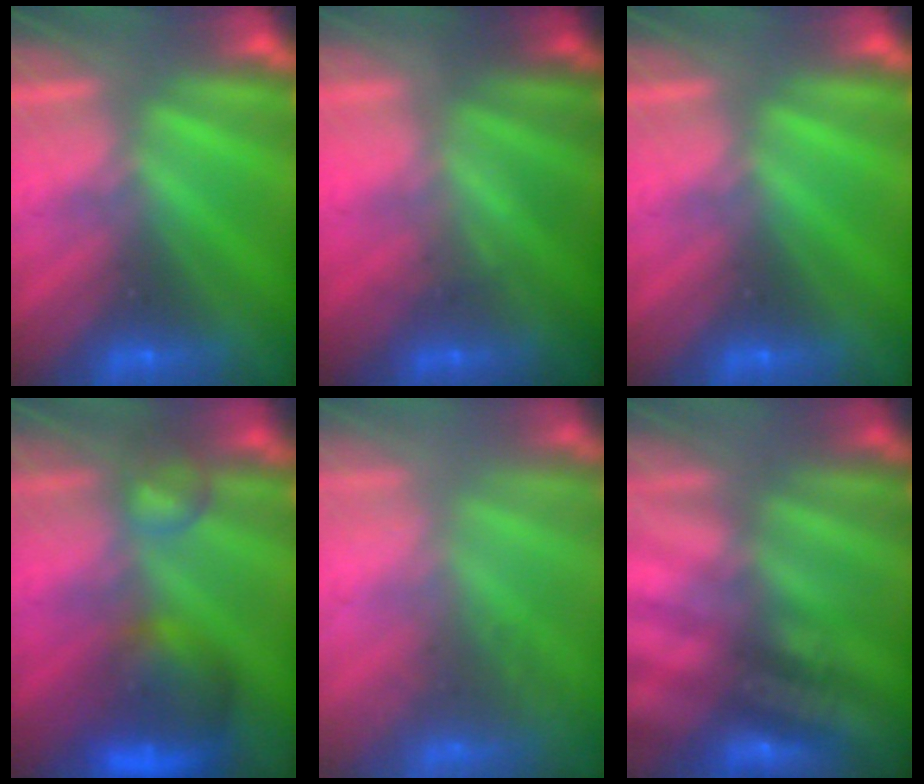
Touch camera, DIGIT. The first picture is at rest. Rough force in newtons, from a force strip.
{"total": 2.0}
{"total": 0.0}
{"total": 6.6}
{"total": 5.6}
{"total": 2.8}